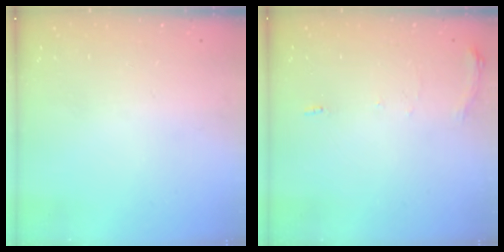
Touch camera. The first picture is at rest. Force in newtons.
{"total": 5.7, "press": 5.7, "slide": 0.8}